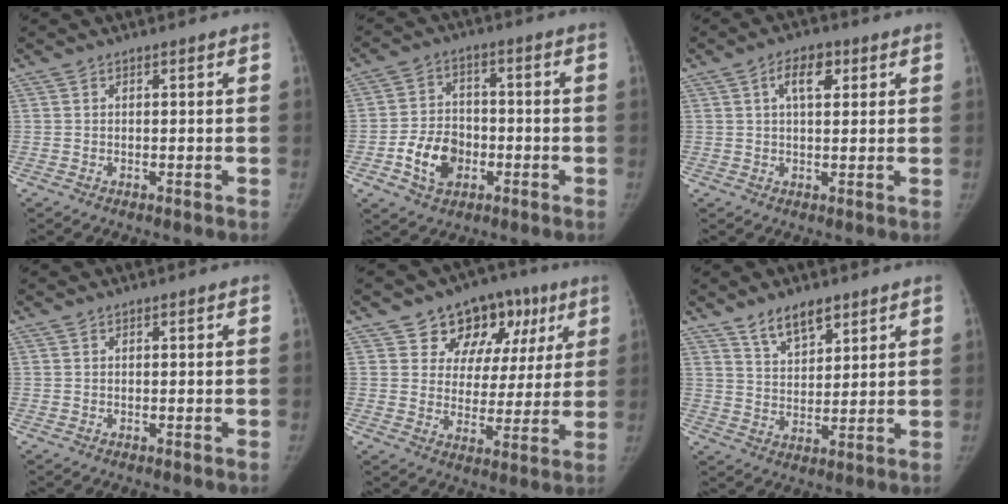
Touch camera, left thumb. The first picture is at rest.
{"total": 9.7, "force": [-3.3, 7.1, 5.8], "torque": [-0.081, 0.022, -0.058]}
{"total": 5.6, "force": [2.1, 2.6, 4.4], "torque": [-0.066, 0.002, 0.032]}
{"total": 0.0}
{"total": 14.6, "force": [7.5, 10.6, 6.7], "torque": [-0.031, -0.009, 0.107]}
{"total": 7.2, "force": [5.2, 3.1, 4.0], "torque": [-0.047, -0.036, 0.096]}